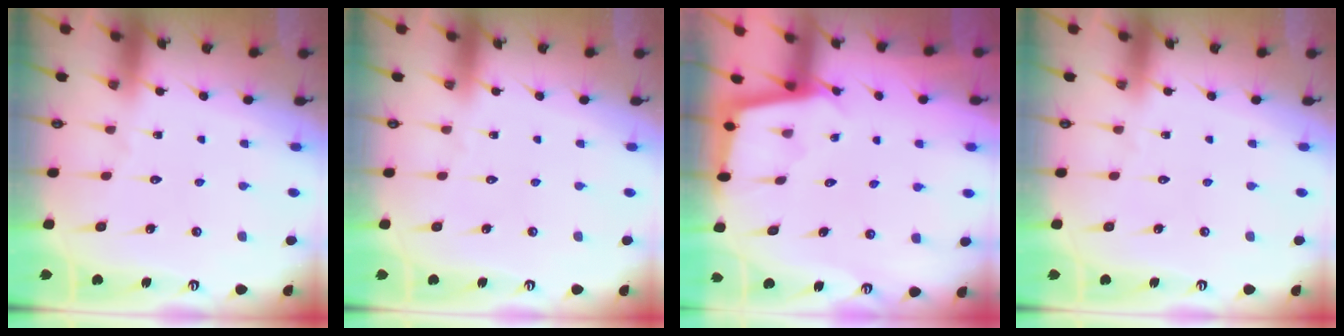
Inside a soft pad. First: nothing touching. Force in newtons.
{"total": 0.0}
{"total": 2.3, "press": 2.3, "slide": 0.2}
{"total": 0.0}